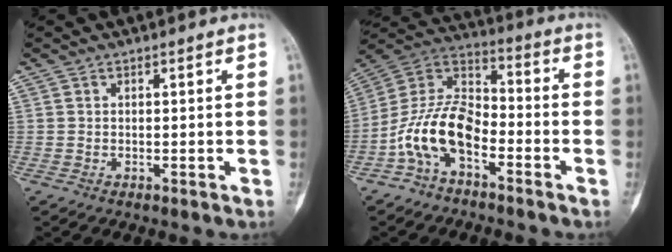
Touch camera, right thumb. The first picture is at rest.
{"total": 13.3, "force": [-5.5, 7.2, 9.7], "torque": [-0.183, 0.066, -0.116]}